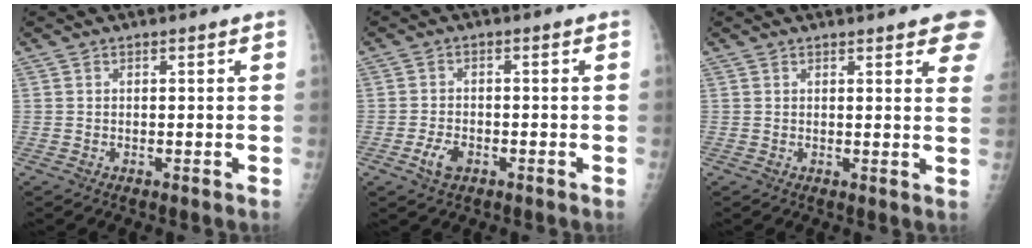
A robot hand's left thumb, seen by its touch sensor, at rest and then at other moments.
{"total": 3.7, "force": [-1.7, 2.3, 2.3], "torque": [-0.042, 0.007, -0.030]}
{"total": 8.3, "force": [5.7, 1.8, 5.8], "torque": [-0.047, -0.013, 0.057]}